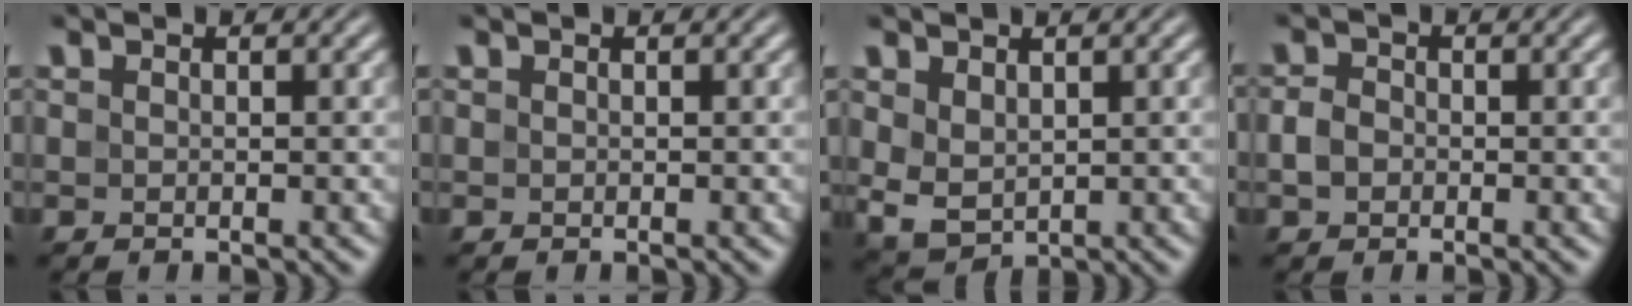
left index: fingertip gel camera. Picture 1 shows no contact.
{"total": 0.0}
{"total": 2.8, "force": [1.1, 1.9, 1.8], "torque": [-0.045, -0.006, 0.028]}
{"total": 1.7, "force": [-0.4, 1.4, 1.0], "torque": [-0.020, 0.001, -0.014]}